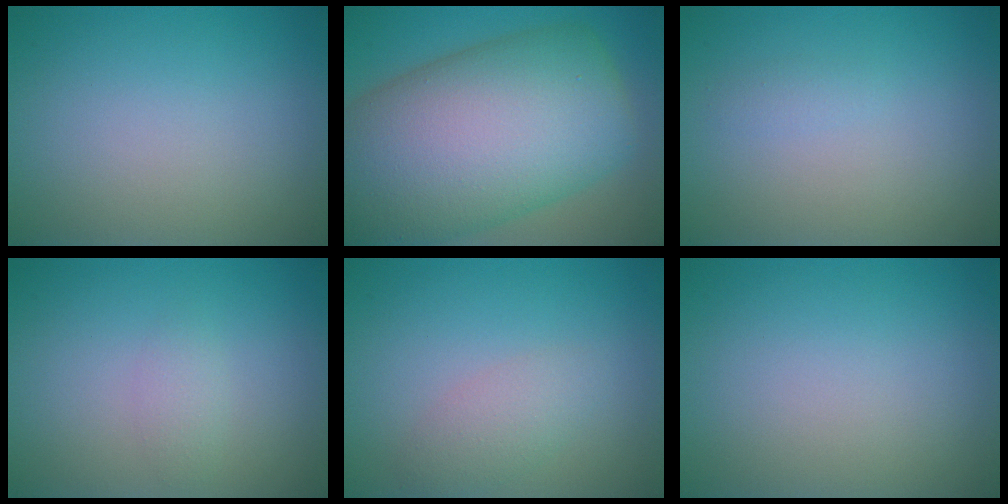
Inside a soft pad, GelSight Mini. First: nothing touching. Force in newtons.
{"total": 16.9, "press": 16.9, "slide": 0.7}
{"total": 0.6, "press": 0.6, "slide": 0.0}
{"total": 1.2, "press": 1.2, "slide": 0.0}
{"total": 2.1, "press": 2.1, "slide": 0.2}
{"total": 0.0}